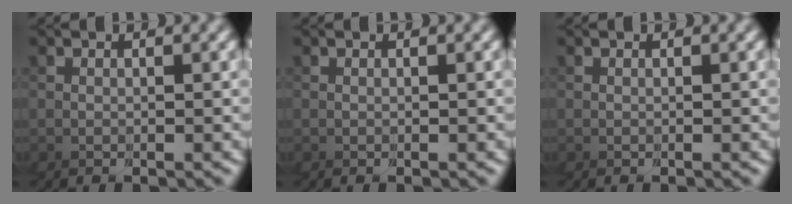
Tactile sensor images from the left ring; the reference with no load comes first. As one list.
[{"total": 0.0}, {"total": 0.0}]